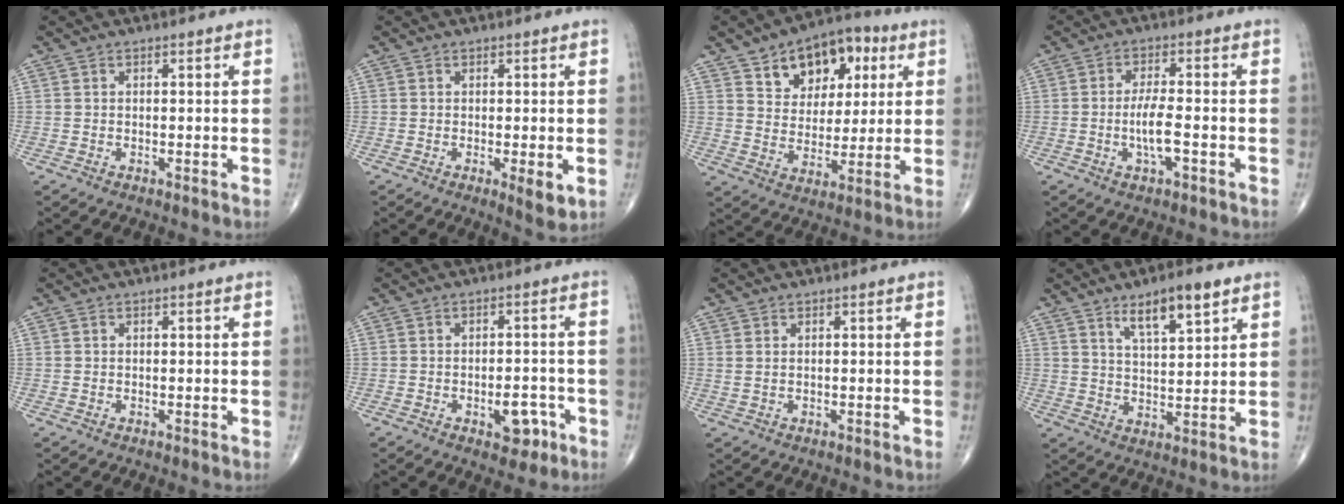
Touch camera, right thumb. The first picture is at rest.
{"total": 3.6, "force": [-0.7, 0.8, 3.5], "torque": [-0.053, -0.013, -0.011]}
{"total": 14.8, "force": [6.6, 10.0, 8.7], "torque": [-0.078, -0.011, 0.105]}
{"total": 5.4, "force": [-1.5, 1.5, 5.0], "torque": [-0.097, 0.007, -0.029]}
{"total": 0.0}
{"total": 5.8, "force": [-2.6, 3.2, 4.1], "torque": [-0.032, 0.019, -0.031]}
{"total": 0.9, "force": [0.4, 0.4, 0.7], "torque": [-0.019, 0.006, 0.013]}
{"total": 9.1, "force": [5.5, 2.8, 6.7], "torque": [-0.101, -0.028, 0.097]}